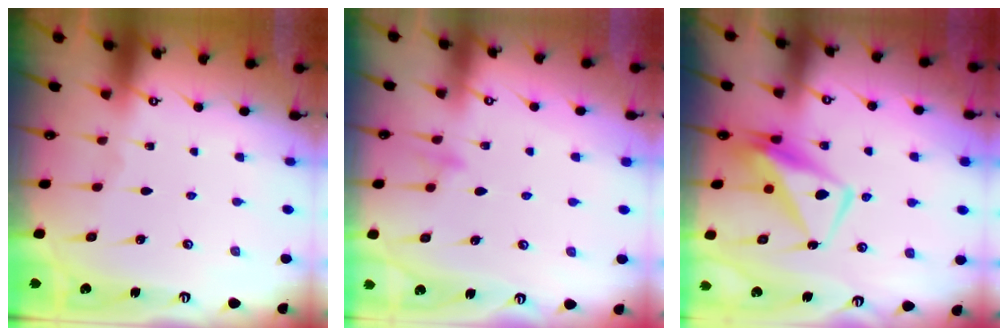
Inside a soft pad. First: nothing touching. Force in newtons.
{"total": 7.9, "press": 7.9, "slide": 0.6}
{"total": 8.9, "press": 8.8, "slide": 1.6}